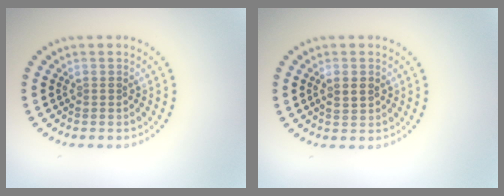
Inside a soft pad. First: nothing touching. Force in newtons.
{"total": 1.3, "press": 1.3, "slide": 0.3}